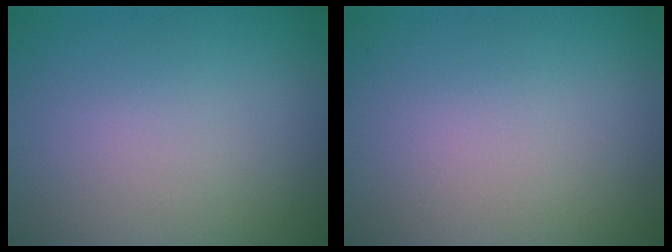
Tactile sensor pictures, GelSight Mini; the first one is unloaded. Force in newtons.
{"total": 0.0}